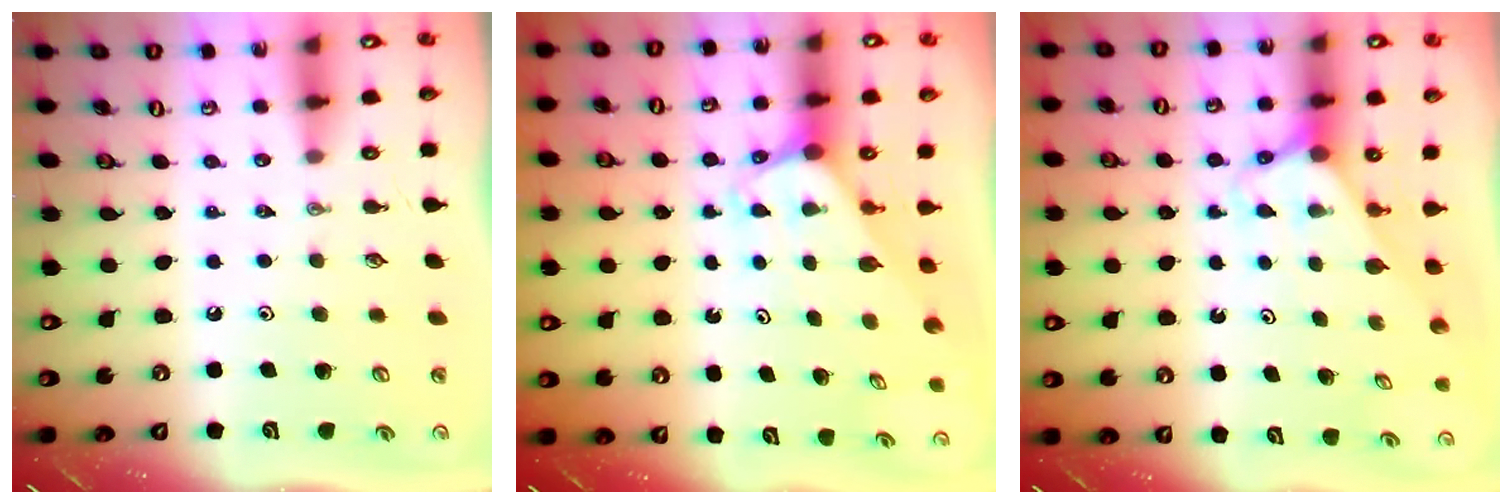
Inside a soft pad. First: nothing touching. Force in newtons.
{"total": 1.8, "press": 1.8, "slide": 0.1}
{"total": 2.6, "press": 2.6, "slide": 0.2}